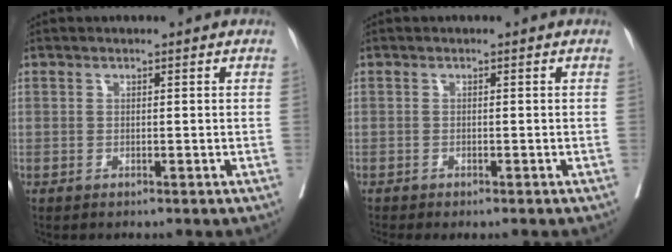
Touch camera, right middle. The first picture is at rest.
{"total": 1.7, "force": [-1.5, 0.0, 0.8], "torque": [-0.005, -0.002, -0.023]}